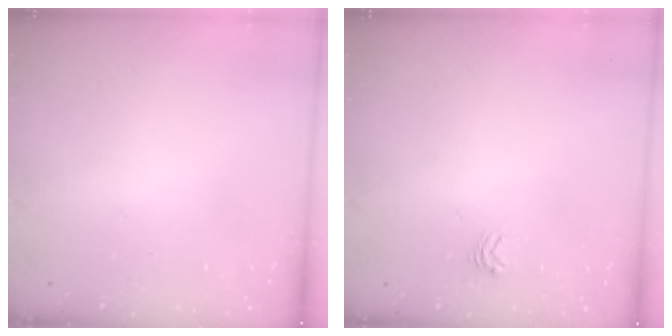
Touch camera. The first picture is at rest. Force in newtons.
{"total": 2.9, "press": 2.8, "slide": 0.4}